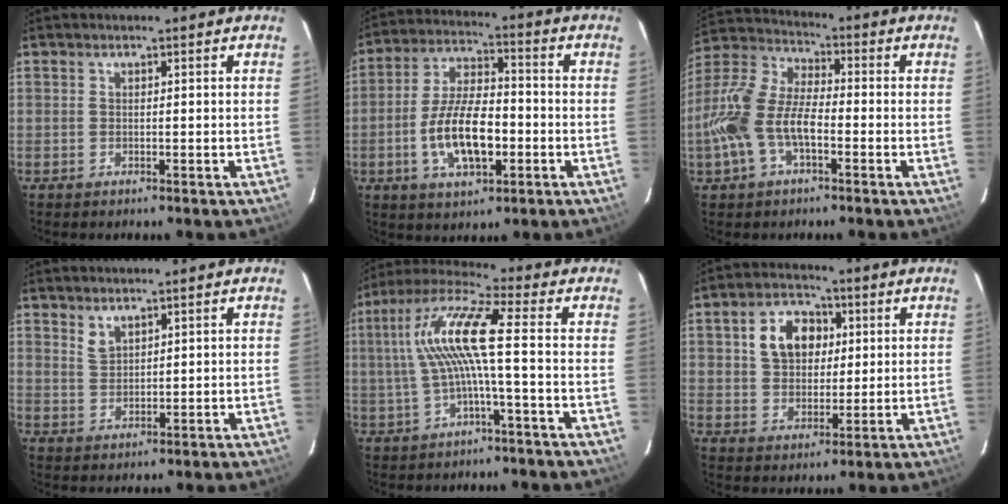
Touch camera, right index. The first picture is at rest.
{"total": 12.9, "force": [-3.5, 5.6, 11.0], "torque": [-0.221, 0.005, -0.059]}
{"total": 13.6, "force": [-4.1, 6.5, 11.2], "torque": [-0.240, 0.009, -0.082]}
{"total": 2.5, "force": [2.1, 1.0, 0.9], "torque": [-0.016, 0.001, 0.043]}
{"total": 10.9, "force": [-0.4, 0.3, 10.9], "torque": [-0.223, 0.016, -0.005]}
{"total": 9.5, "force": [2.7, 7.0, 5.8], "torque": [-0.111, 0.029, 0.051]}